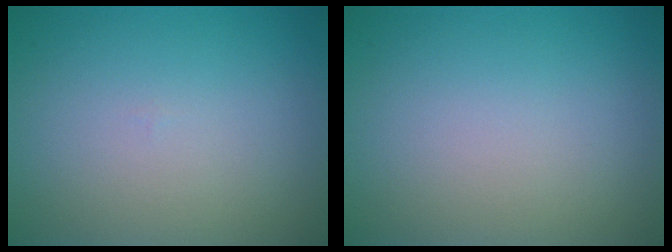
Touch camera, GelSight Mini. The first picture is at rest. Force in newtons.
{"total": 0.0}